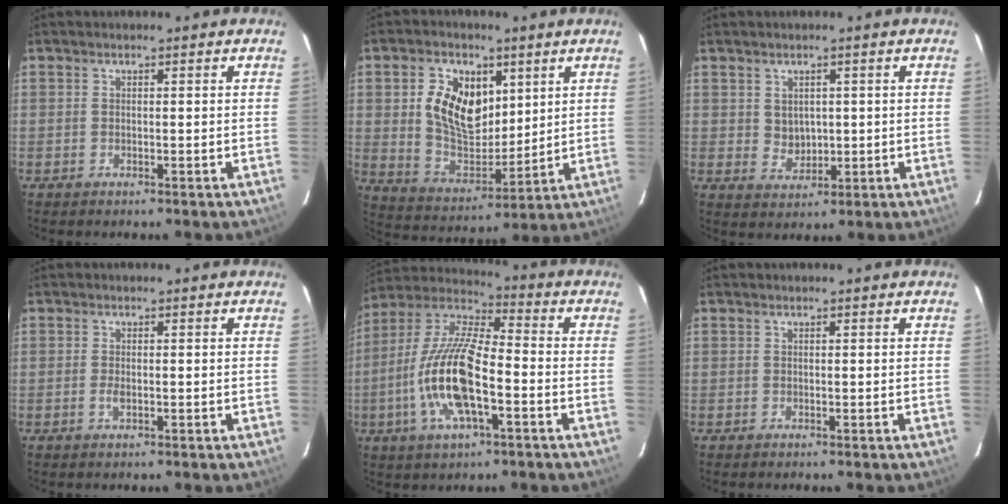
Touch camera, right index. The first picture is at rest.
{"total": 12.8, "force": [3.9, 8.5, 8.8], "torque": [-0.170, 0.012, 0.084]}
{"total": 3.7, "force": [0.8, 3.2, 1.6], "torque": [-0.026, 0.003, 0.025]}
{"total": 1.4, "force": [-0.3, 0.6, 1.2], "torque": [-0.025, -0.001, -0.007]}
{"total": 17.0, "force": [-4.9, 5.7, 15.3], "torque": [-0.313, -0.004, -0.102]}
{"total": 0.0}